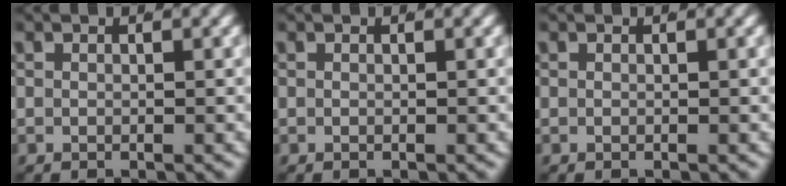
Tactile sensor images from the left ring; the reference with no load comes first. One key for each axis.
{"total": 0.0}
{"total": 0.0}